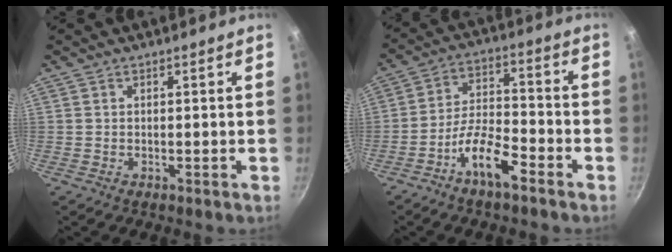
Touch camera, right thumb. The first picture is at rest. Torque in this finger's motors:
{"motor_torque": [2.53, 2.48, 1.01, -0.81, 0.30]}